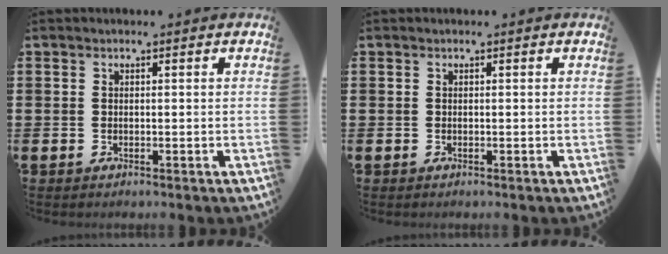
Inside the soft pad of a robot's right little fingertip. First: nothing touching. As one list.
[{"total": 0.0}]